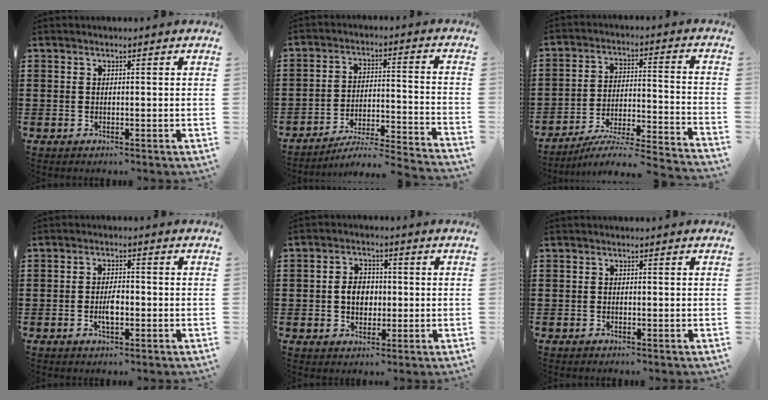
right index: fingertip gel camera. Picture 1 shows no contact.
{"total": 4.7, "force": [-4.4, -0.4, 1.6], "torque": [-0.033, -0.020, -0.092]}
{"total": 5.1, "force": [-4.6, -0.2, 2.1], "torque": [-0.038, -0.018, -0.093]}
{"total": 3.0, "force": [-0.7, 1.3, 2.6], "torque": [-0.055, 0.000, -0.014]}
{"total": 4.0, "force": [-0.2, 3.0, 2.6], "torque": [-0.049, 0.006, -0.010]}
{"total": 0.0}